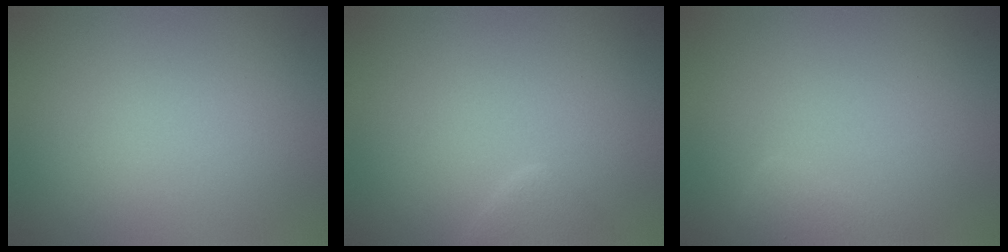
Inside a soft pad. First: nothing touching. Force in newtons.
{"total": 1.6, "press": 1.6, "slide": 0.1}
{"total": 1.8, "press": 1.8, "slide": 0.1}